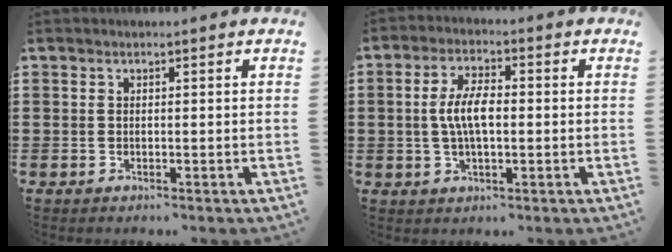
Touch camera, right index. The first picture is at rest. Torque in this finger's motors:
{"motor_torque": [0.90, 0.21, 0.42, 0.17]}